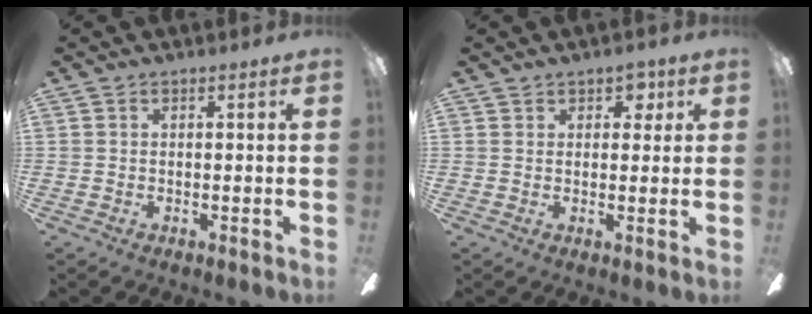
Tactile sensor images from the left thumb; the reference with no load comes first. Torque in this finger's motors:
{"motor_torque": [0.11, 0.21, -0.17, 0.00, 0.00]}